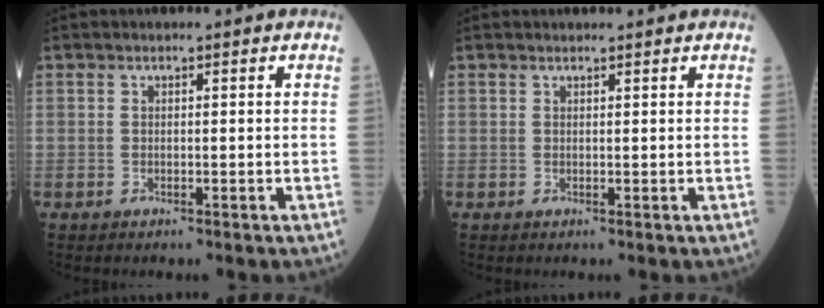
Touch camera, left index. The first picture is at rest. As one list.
[{"total": 1.9, "force": [1.9, 0.2, 0.3], "torque": [-0.005, 0.011, 0.026]}]